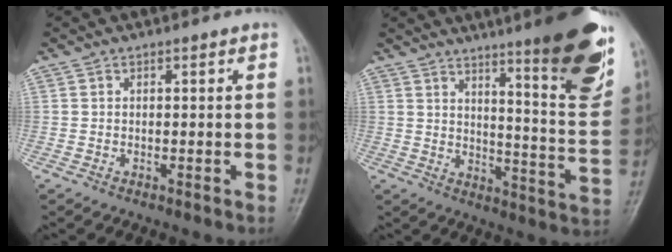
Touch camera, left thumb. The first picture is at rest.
{"total": 22.2, "force": [13.8, 3.6, 17.0], "torque": [-0.200, -0.077, 0.190]}